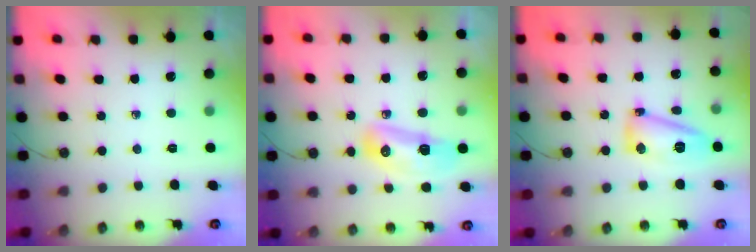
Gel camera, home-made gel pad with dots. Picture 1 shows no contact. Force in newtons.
{"total": 10.8, "press": 10.6, "slide": 1.9}
{"total": 11.4, "press": 11.1, "slide": 2.3}